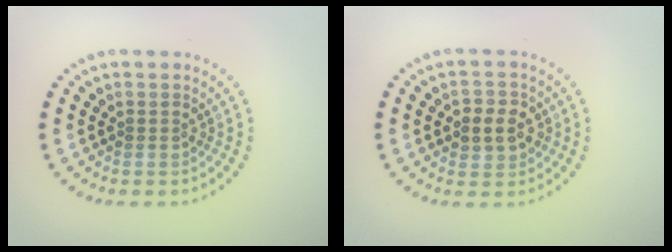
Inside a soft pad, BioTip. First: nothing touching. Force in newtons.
{"total": 3.2, "press": 3.1, "slide": 0.6}